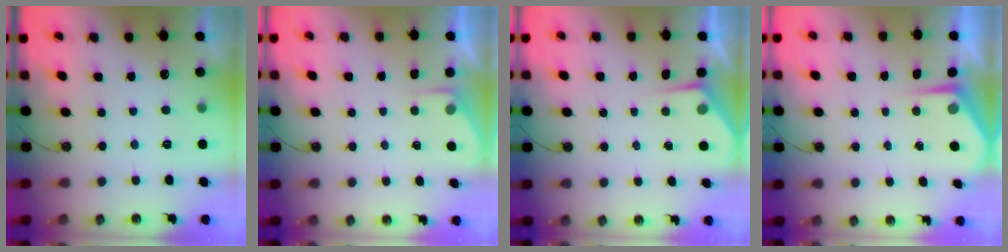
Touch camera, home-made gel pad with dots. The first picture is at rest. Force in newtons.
{"total": 2.4, "press": 2.4, "slide": 0.4}
{"total": 2.9, "press": 2.8, "slide": 0.5}
{"total": 4.4, "press": 4.3, "slide": 0.4}